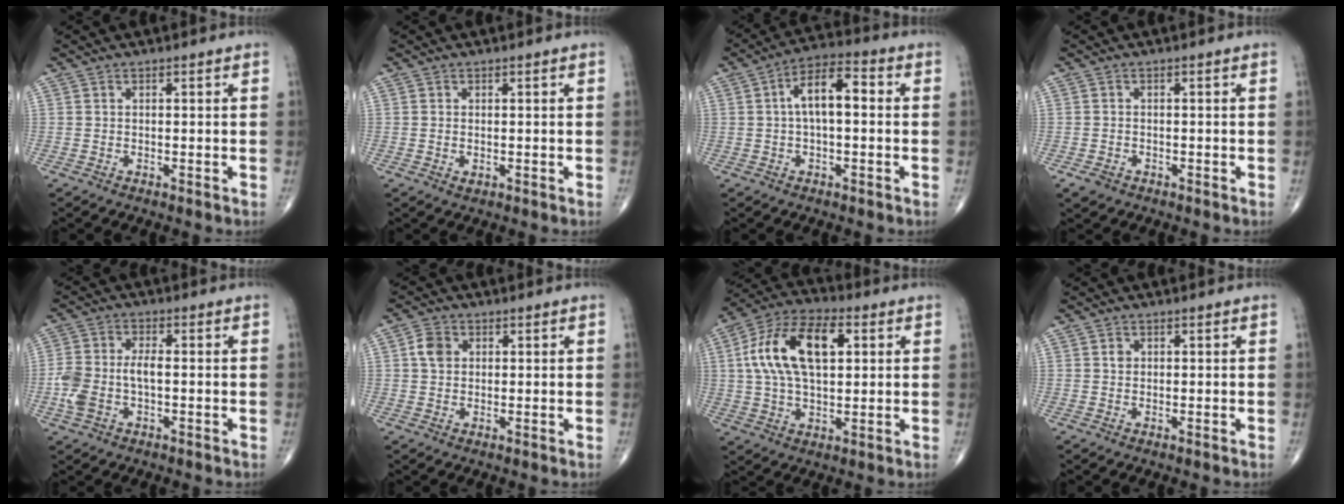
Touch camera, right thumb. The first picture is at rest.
{"total": 1.0, "force": [-0.1, 0.6, 0.7], "torque": [-0.011, -0.001, 0.000]}
{"total": 8.9, "force": [0.8, 4.0, 7.9], "torque": [-0.137, 0.031, 0.005]}
{"total": 1.9, "force": [-1.1, 1.4, 0.7], "torque": [-0.010, 0.004, -0.016]}
{"total": 7.9, "force": [-1.3, 4.3, 6.5], "torque": [-0.158, 0.021, -0.025]}
{"total": 3.8, "force": [0.8, 3.0, 2.1], "torque": [-0.032, 0.002, 0.012]}
{"total": 16.7, "force": [3.6, 8.8, 13.7], "torque": [-0.253, 0.022, 0.061]}
{"total": 1.0, "force": [0.3, 0.9, 0.5], "torque": [-0.003, 0.001, 0.005]}